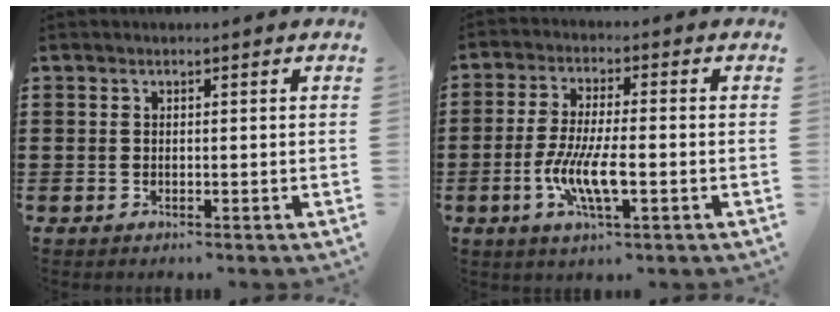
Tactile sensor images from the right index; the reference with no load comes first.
{"total": 7.9, "force": [-2.5, 2.1, 7.2], "torque": [-0.151, -0.010, -0.049]}